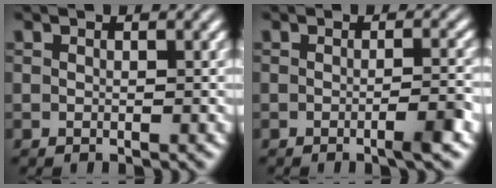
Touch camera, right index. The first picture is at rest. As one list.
[{"total": 2.2, "force": [-1.1, -0.1, 1.8], "torque": [-0.025, 0.003, -0.022]}]